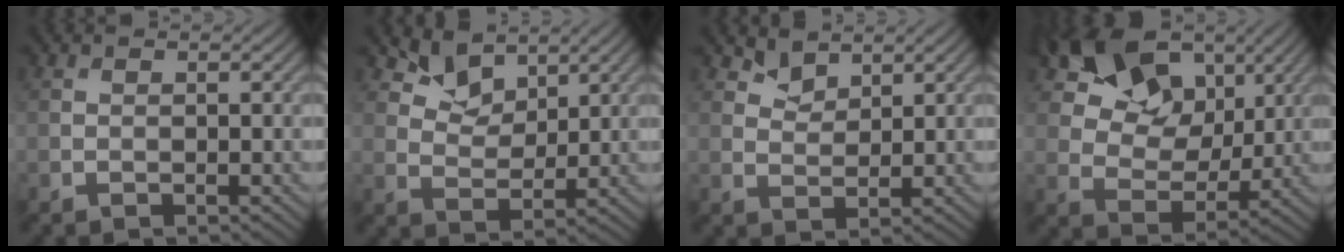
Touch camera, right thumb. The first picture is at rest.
{"total": 4.9, "force": [3.6, 2.7, 2.0], "torque": [-0.048, -0.011, 0.070]}
{"total": 2.6, "force": [2.1, 1.3, 0.8], "torque": [-0.018, -0.007, 0.043]}
{"total": 14.9, "force": [8.0, 9.4, 8.4], "torque": [-0.170, 0.018, 0.125]}